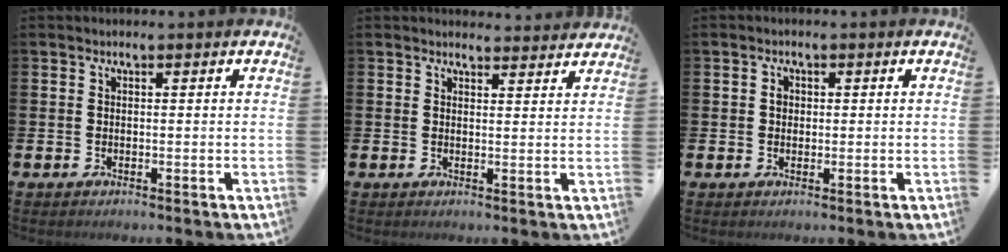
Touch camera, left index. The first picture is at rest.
{"total": 2.6, "force": [2.5, 0.4, -0.1], "torque": [0.007, -0.018, 0.044]}
{"total": 1.4, "force": [0.3, 1.2, 0.7], "torque": [-0.001, 0.004, 0.002]}